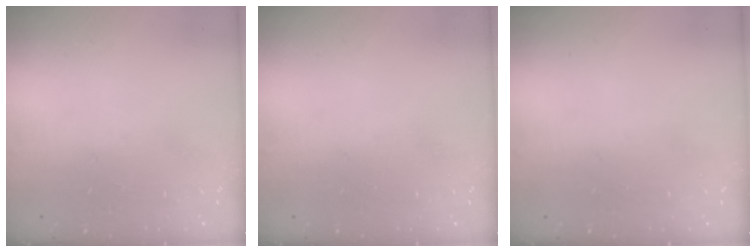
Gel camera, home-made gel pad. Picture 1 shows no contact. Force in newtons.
{"total": 0.0}
{"total": 0.0}